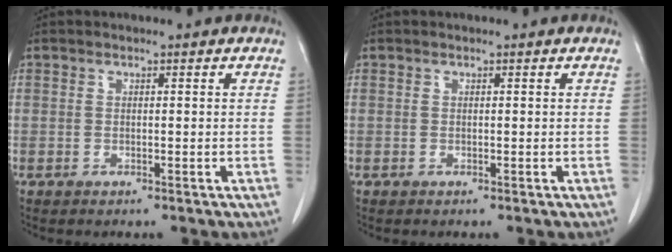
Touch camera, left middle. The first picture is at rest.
{"total": 0.0}